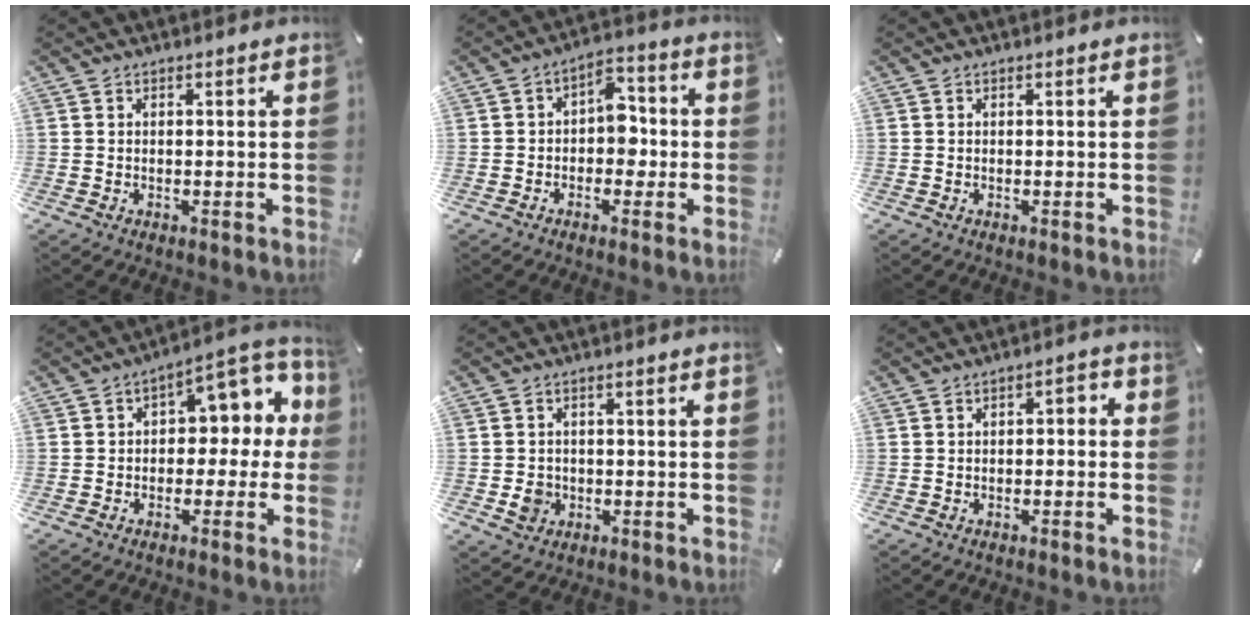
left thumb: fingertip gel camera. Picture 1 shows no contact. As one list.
[{"total": 7.5, "force": [-0.9, 5.4, 5.2], "torque": [-0.062, 0.010, -0.020]}, {"total": 0.0}, {"total": 10.3, "force": [2.6, 6.4, 7.7], "torque": [-0.088, -0.020, 0.042]}, {"total": 4.4, "force": [-1.1, 4.1, 1.4], "torque": [-0.014, -0.003, -0.022]}, {"total": 2.8, "force": [-1.9, 1.4, 1.5], "torque": [-0.024, 0.017, -0.039]}]